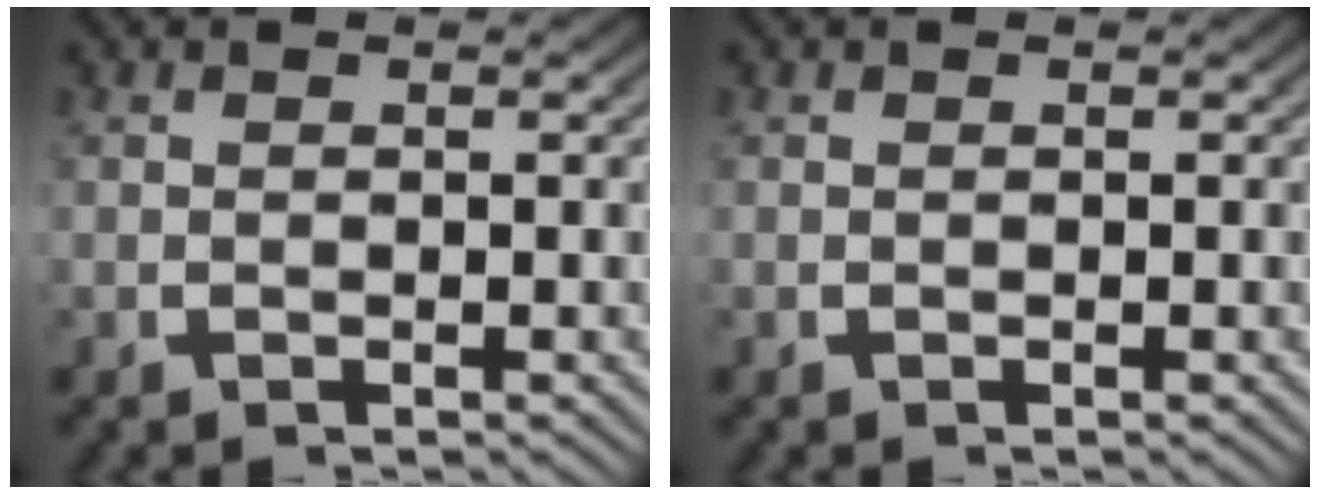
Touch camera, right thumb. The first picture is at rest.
{"total": 0.0}